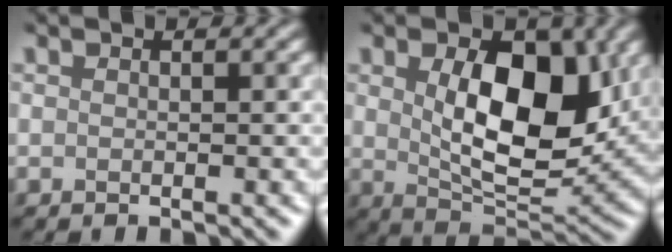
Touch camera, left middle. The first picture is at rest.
{"total": 7.7, "force": [1.5, 3.6, 6.7], "torque": [-0.134, -0.004, 0.050]}